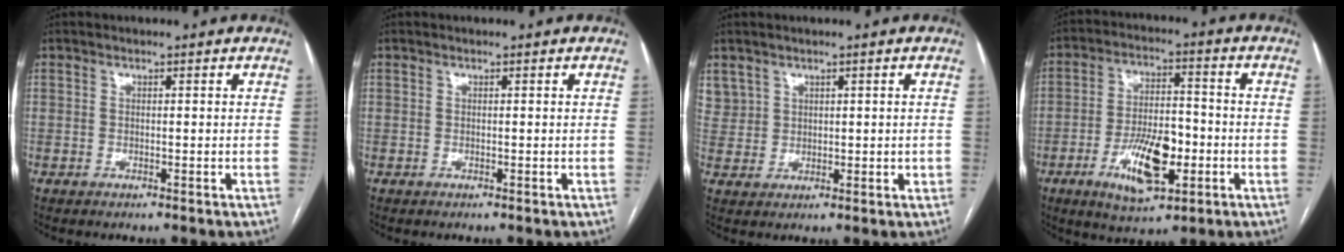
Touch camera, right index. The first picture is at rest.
{"total": 0.0}
{"total": 4.4, "force": [2.4, 3.6, 0.6], "torque": [-0.013, 0.013, 0.059]}
{"total": 11.5, "force": [-4.0, 4.4, 9.9], "torque": [-0.184, 0.003, -0.063]}